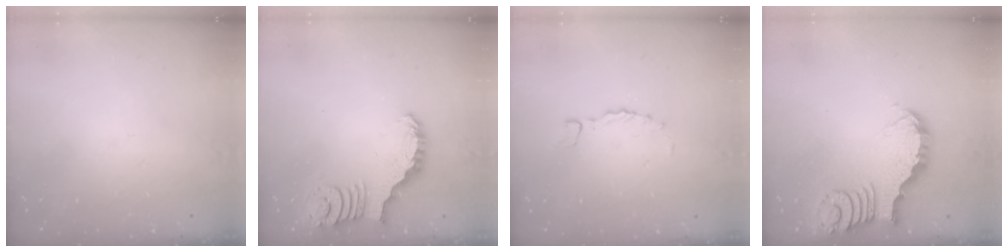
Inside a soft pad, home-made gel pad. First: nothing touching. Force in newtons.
{"total": 2.7, "press": 2.7, "slide": 0.5}
{"total": 0.0}
{"total": 4.1, "press": 4.1, "slide": 0.4}